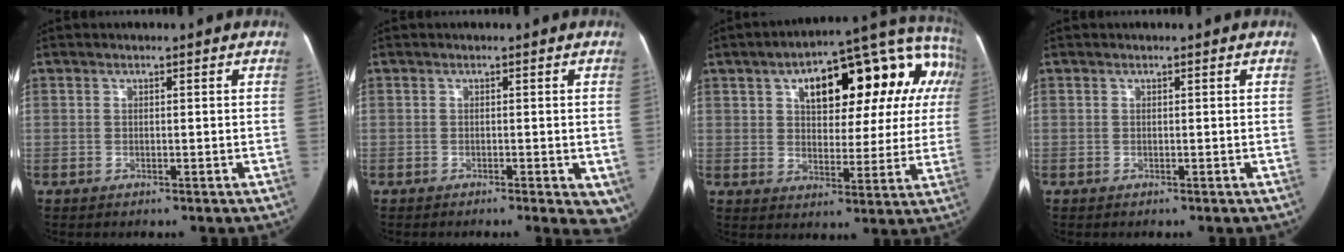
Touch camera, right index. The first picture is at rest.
{"total": 6.0, "force": [-3.3, 1.9, 4.5], "torque": [-0.038, -0.008, -0.048]}
{"total": 20.4, "force": [7.0, 8.9, 17.0], "torque": [-0.220, 0.063, 0.095]}
{"total": 0.0}